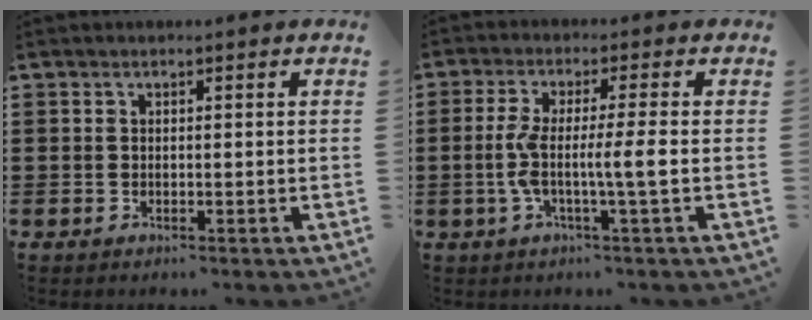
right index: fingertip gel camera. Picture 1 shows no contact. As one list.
[{"total": 7.1, "force": [-1.2, 0.1, 7.0], "torque": [-0.154, -0.015, -0.036]}]